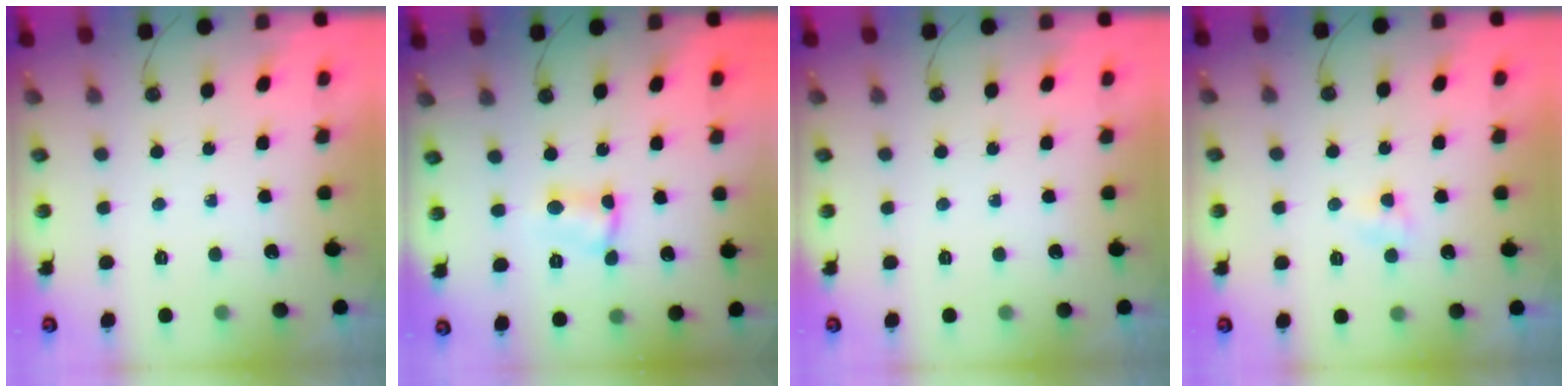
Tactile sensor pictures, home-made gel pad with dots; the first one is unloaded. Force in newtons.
{"total": 2.9, "press": 2.9, "slide": 0.2}
{"total": 0.0}
{"total": 3.4, "press": 3.4, "slide": 0.5}